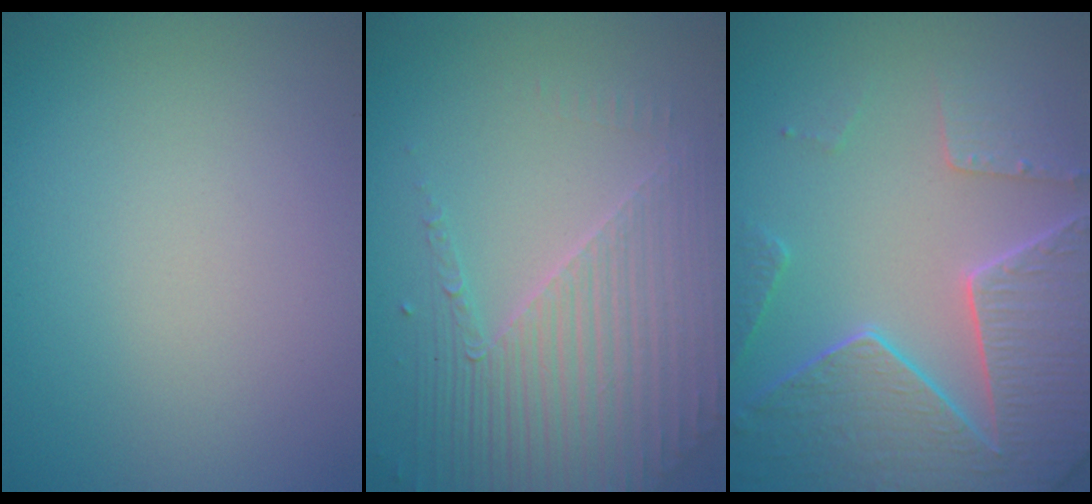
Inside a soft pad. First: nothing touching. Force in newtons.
{"total": 3.9, "press": 3.7, "slide": 1.3}
{"total": 7.9, "press": 6.0, "slide": 5.1}